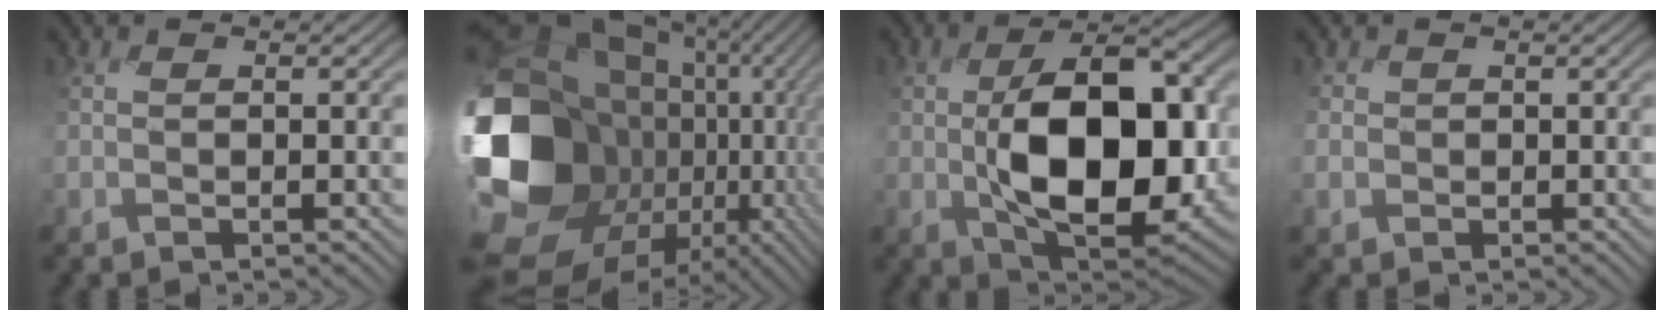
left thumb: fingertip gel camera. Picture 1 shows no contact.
{"total": 19.8, "force": [-1.3, 15.3, 12.6], "torque": [-0.317, -0.047, 0.021]}
{"total": 14.8, "force": [-0.7, 8.4, 12.1], "torque": [-0.199, -0.019, 0.001]}
{"total": 1.5, "force": [-0.1, 1.3, -0.8], "torque": [0.007, -0.004, -0.011]}